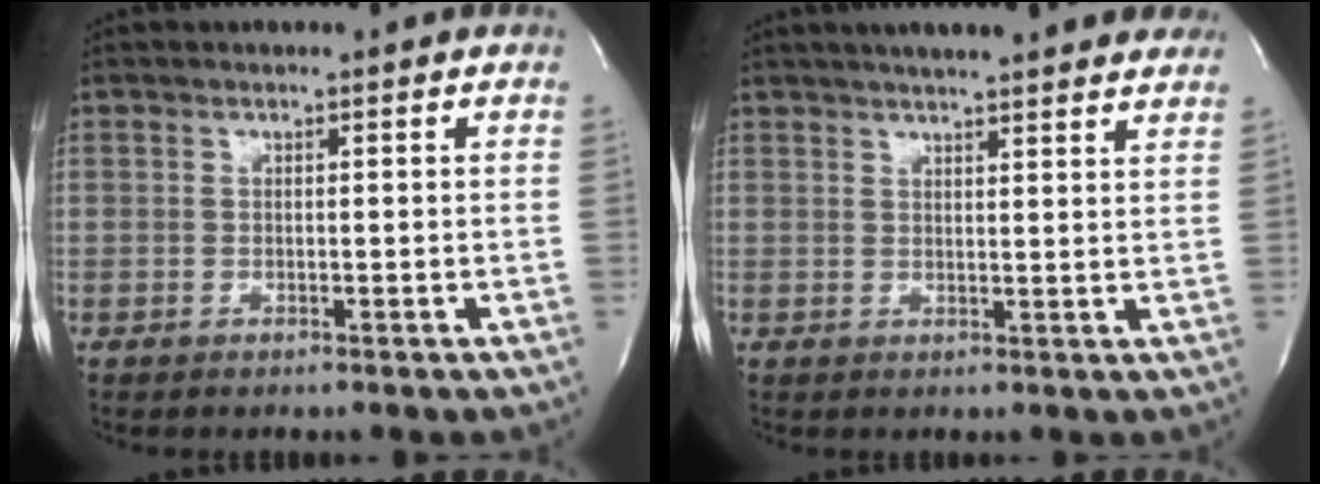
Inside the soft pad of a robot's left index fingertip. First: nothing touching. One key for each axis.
{"total": 15.5, "fx": 13.4, "fy": 2.3, "fz": 7.4, "tx": -0.105, "ty": 0.030, "tz": 0.165}